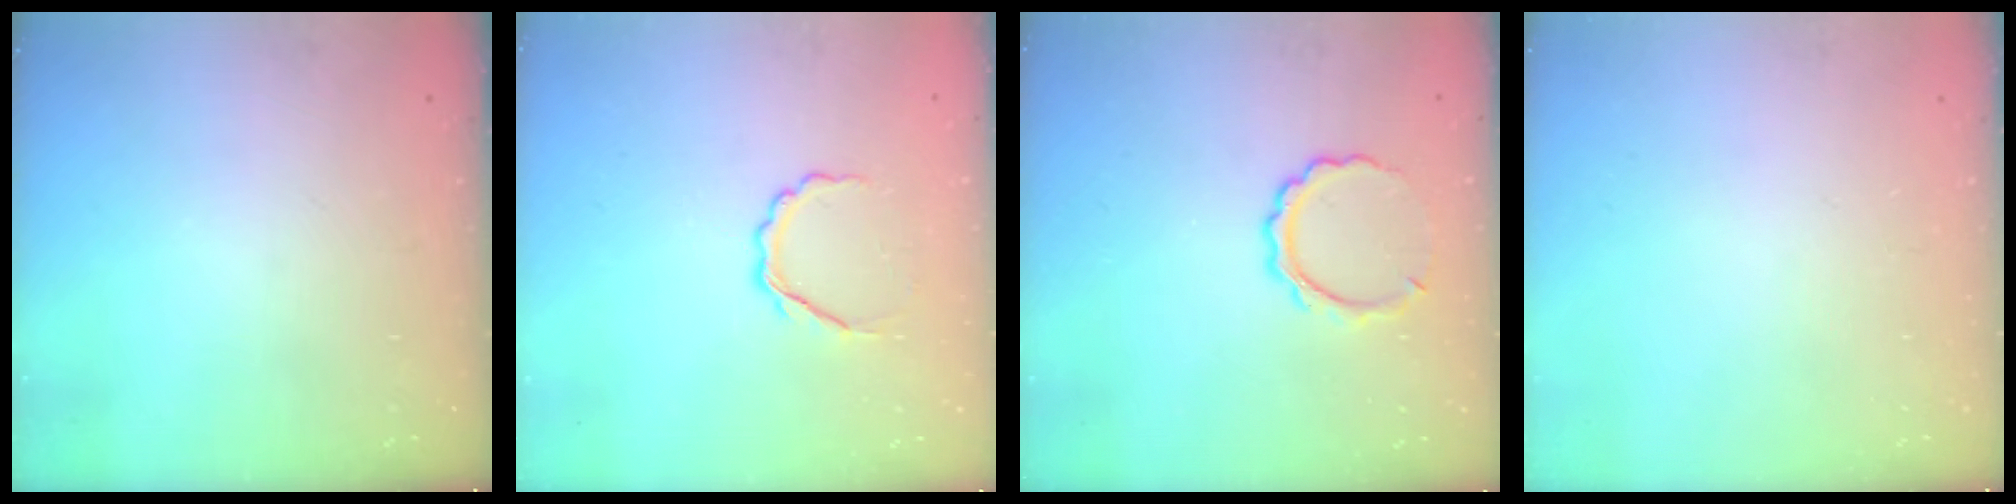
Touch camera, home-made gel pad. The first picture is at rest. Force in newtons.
{"total": 4.7, "press": 4.6, "slide": 1.3}
{"total": 6.9, "press": 6.9, "slide": 0.5}
{"total": 0.0}